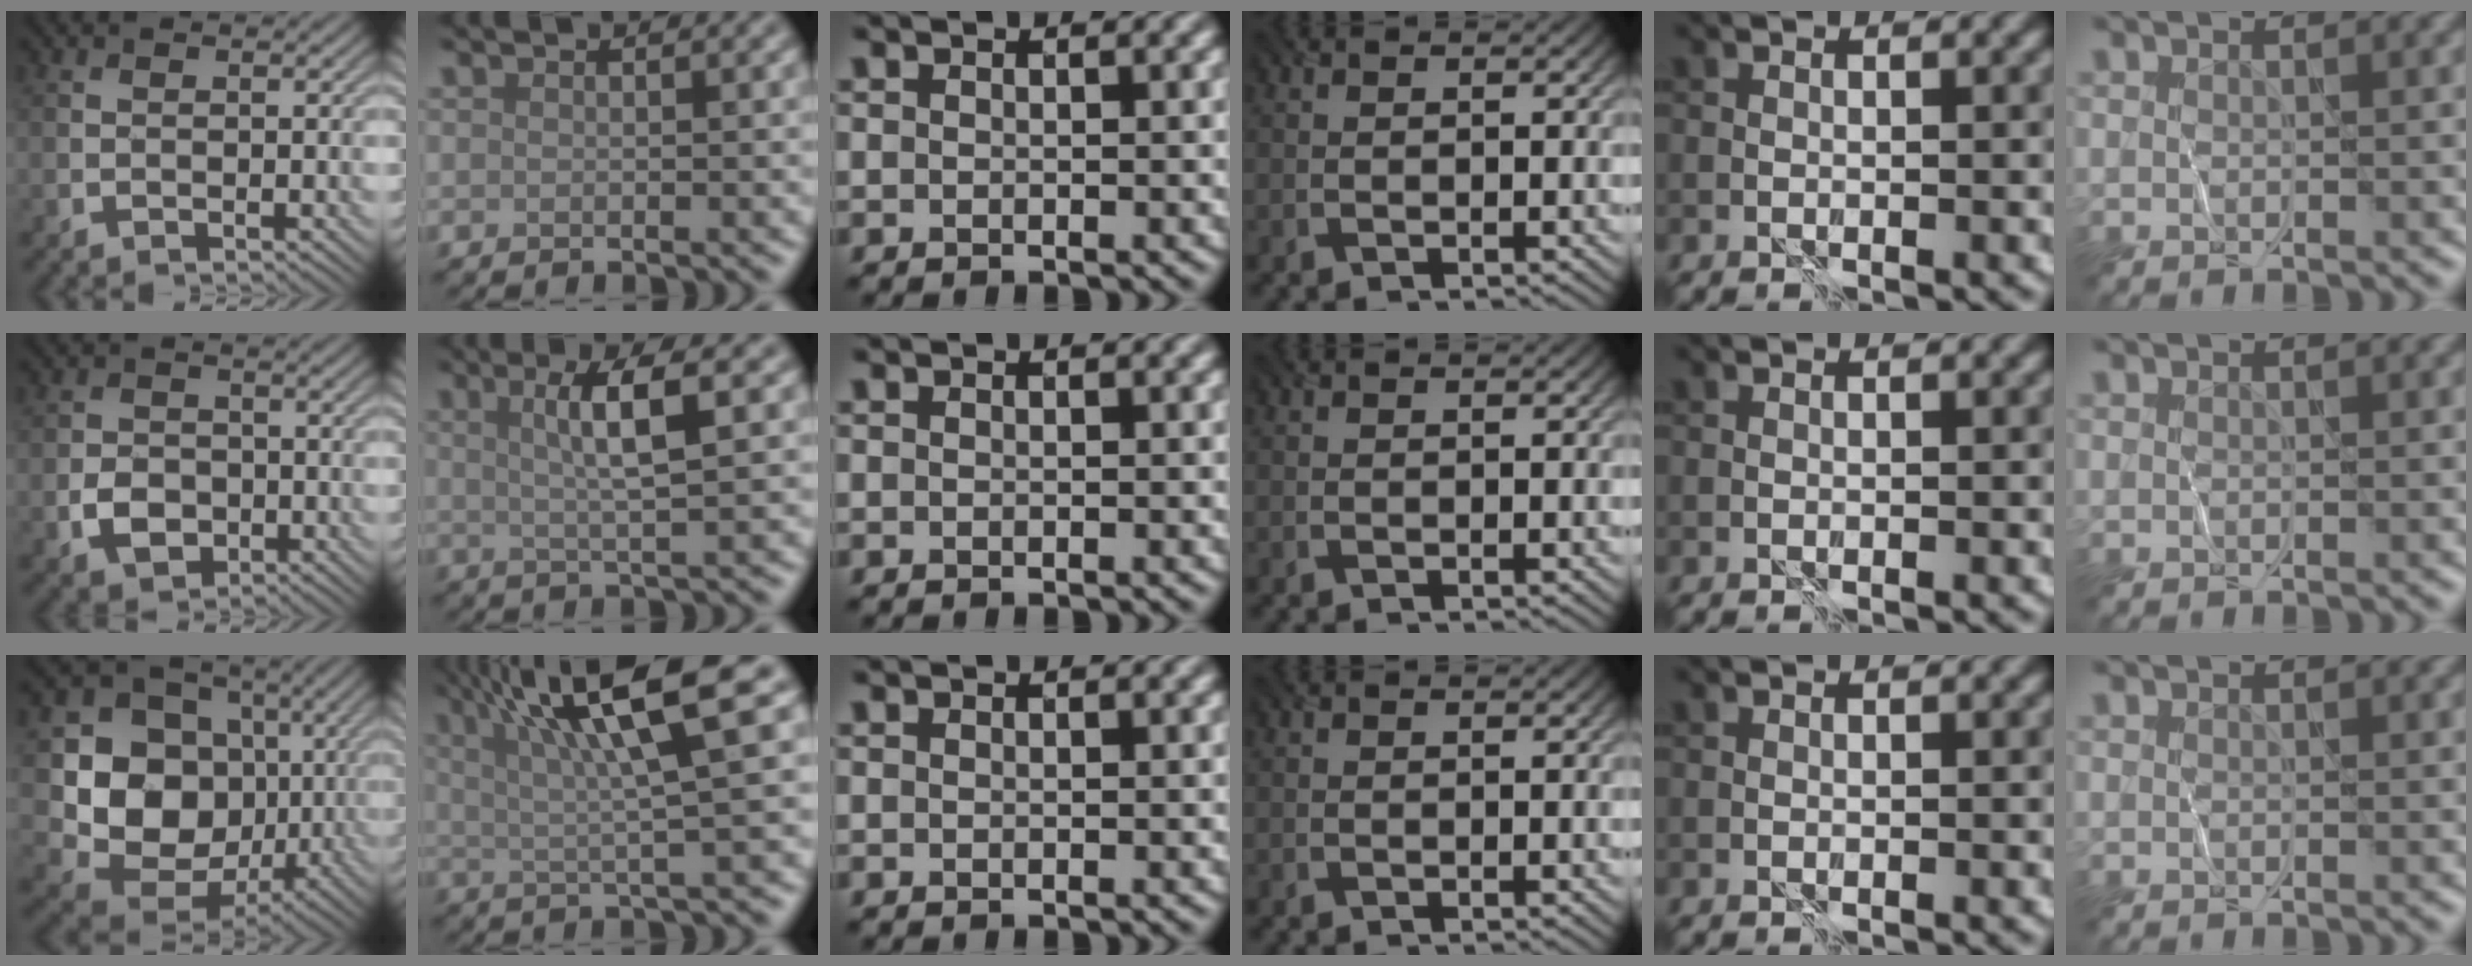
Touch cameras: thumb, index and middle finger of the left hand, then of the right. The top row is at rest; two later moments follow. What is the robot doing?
{"motion": "wrap", "object": "plastic wrap"}